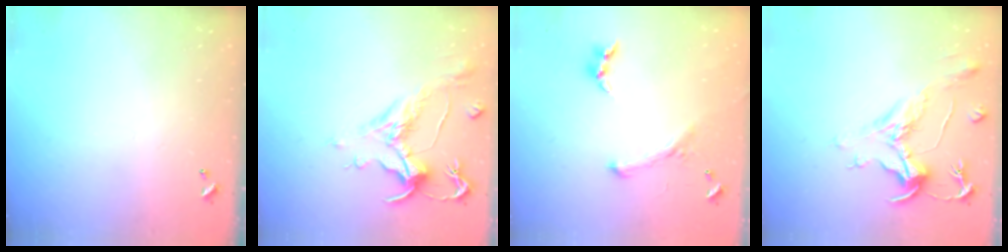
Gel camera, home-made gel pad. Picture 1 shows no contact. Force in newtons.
{"total": 1.6, "press": 0.7, "slide": 1.4}
{"total": 1.1, "press": 0.6, "slide": 1.0}
{"total": 2.2, "press": 1.7, "slide": 1.3}